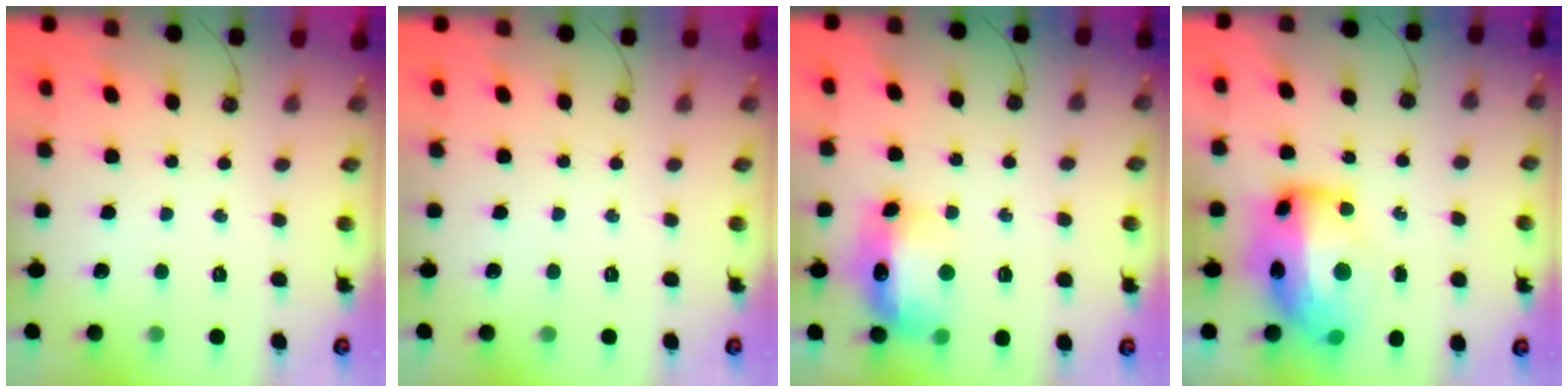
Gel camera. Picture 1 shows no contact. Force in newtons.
{"total": 0.0}
{"total": 13.6, "press": 13.5, "slide": 1.5}
{"total": 17.9, "press": 17.8, "slide": 1.5}